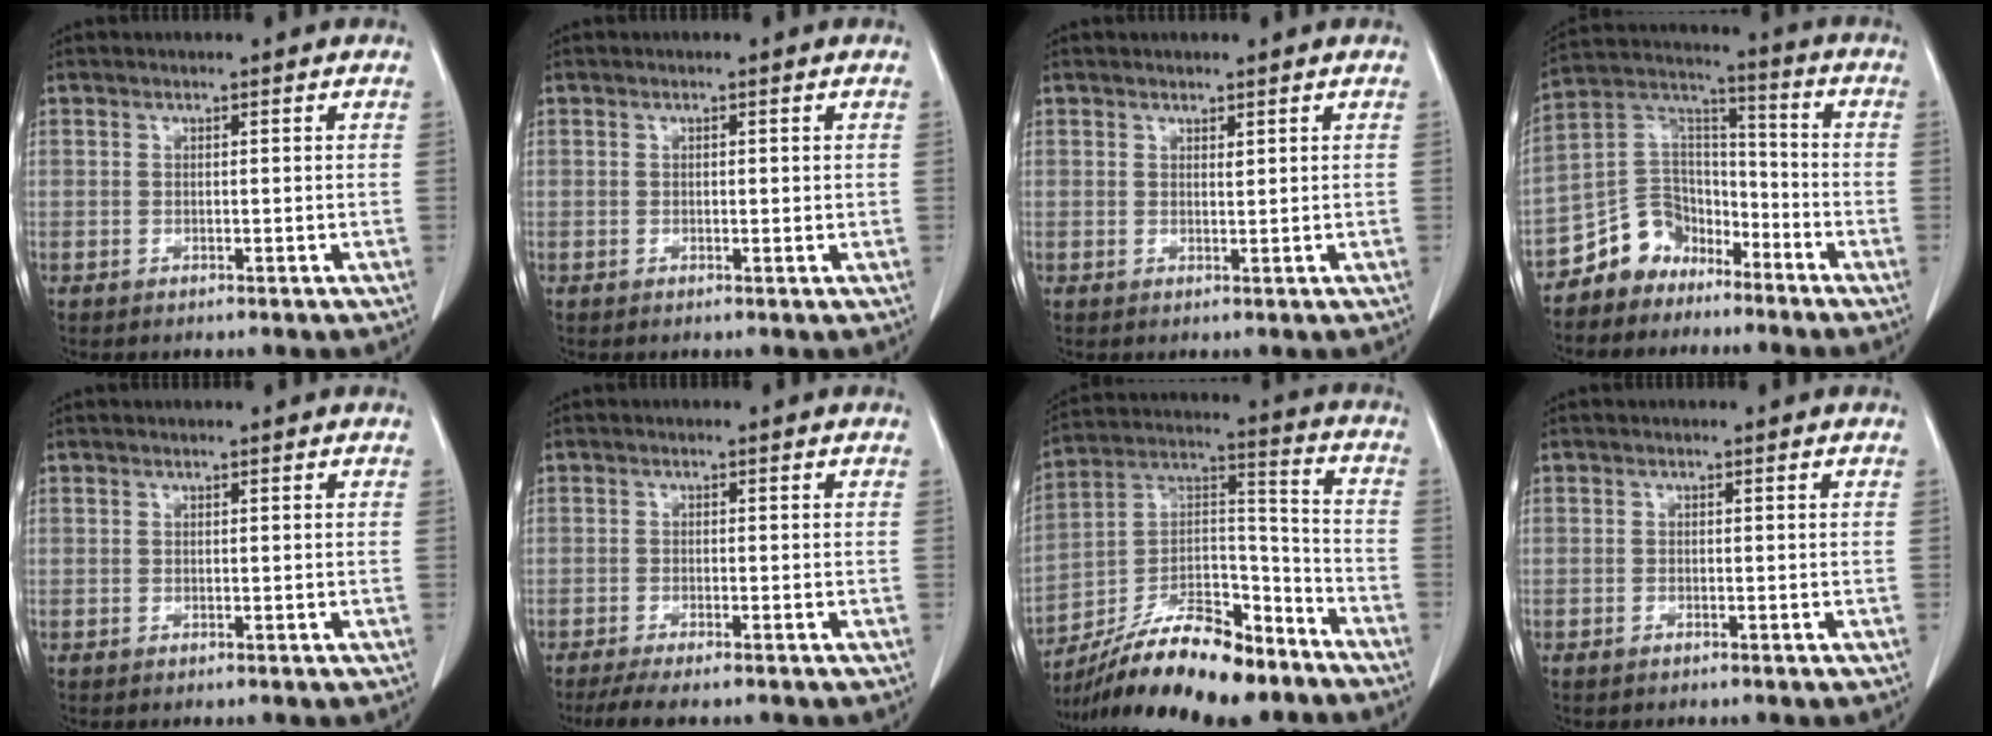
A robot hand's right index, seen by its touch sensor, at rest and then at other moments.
{"total": 0.6, "force": [0.1, 0.3, 0.5], "torque": [-0.010, 0.000, 0.003]}
{"total": 0.6, "force": [0.5, 0.2, 0.3], "torque": [-0.009, -0.006, 0.010]}
{"total": 9.6, "force": [-7.0, 6.4, 1.3], "torque": [-0.028, 0.055, -0.132]}
{"total": 0.0}
{"total": 5.8, "force": [-4.7, 0.5, 3.3], "torque": [-0.048, -0.011, -0.072]}
{"total": 20.3, "force": [-16.1, 5.7, 11.0], "torque": [-0.201, 0.021, -0.278]}
{"total": 0.6, "force": [-0.5, 0.2, 0.2], "torque": [-0.010, -0.001, -0.007]}